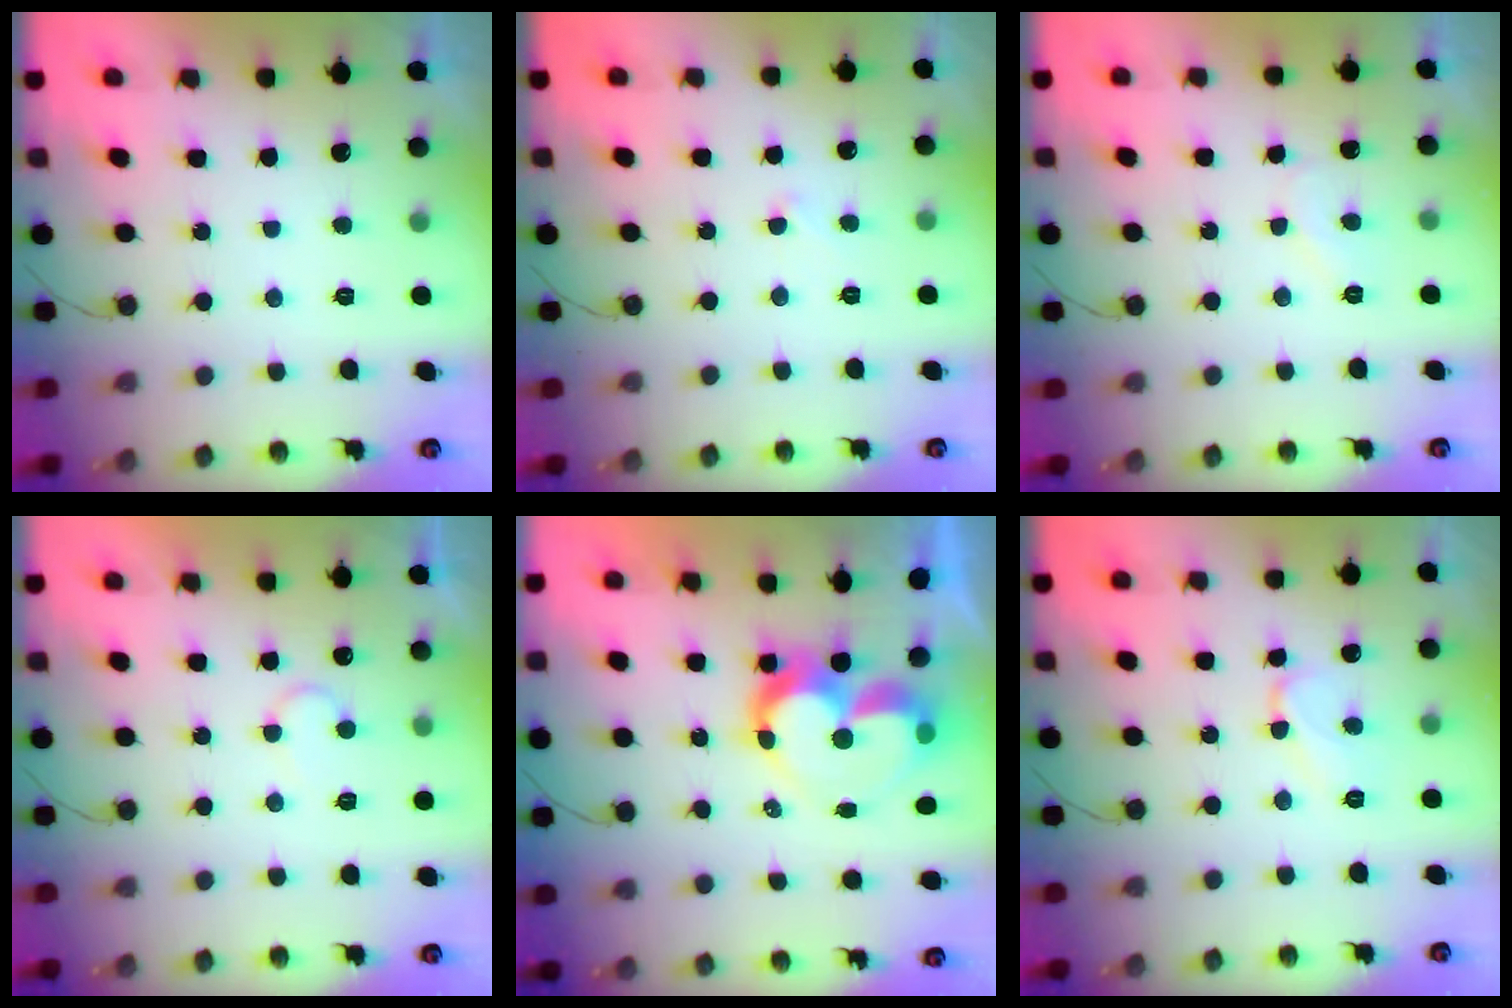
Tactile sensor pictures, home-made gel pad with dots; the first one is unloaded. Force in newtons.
{"total": 3.1, "press": 3.1, "slide": 0.2}
{"total": 4.9, "press": 4.9, "slide": 0.5}
{"total": 6.2, "press": 6.2, "slide": 0.5}
{"total": 11.7, "press": 11.7, "slide": 0.8}
{"total": 6.7, "press": 6.6, "slide": 0.7}